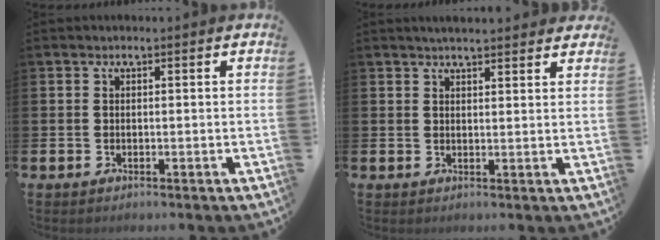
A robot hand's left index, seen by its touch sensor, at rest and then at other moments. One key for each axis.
{"total": 2.8, "fx": 2.7, "fy": 0.2, "fz": 0.5, "tx": -0.013, "ty": -0.008, "tz": 0.049}